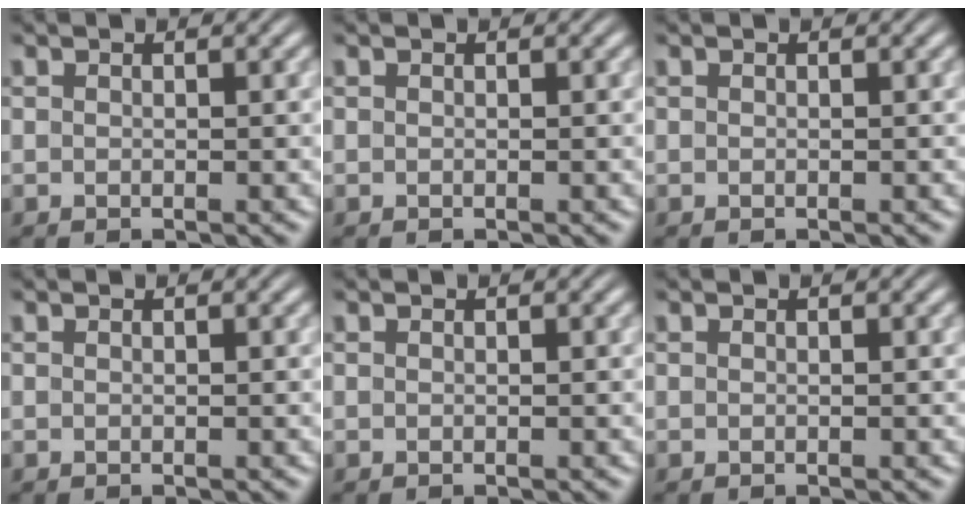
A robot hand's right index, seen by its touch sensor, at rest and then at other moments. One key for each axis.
{"total": 0.0}
{"total": 0.0}
{"total": 0.0}
{"total": 0.0}
{"total": 0.0}